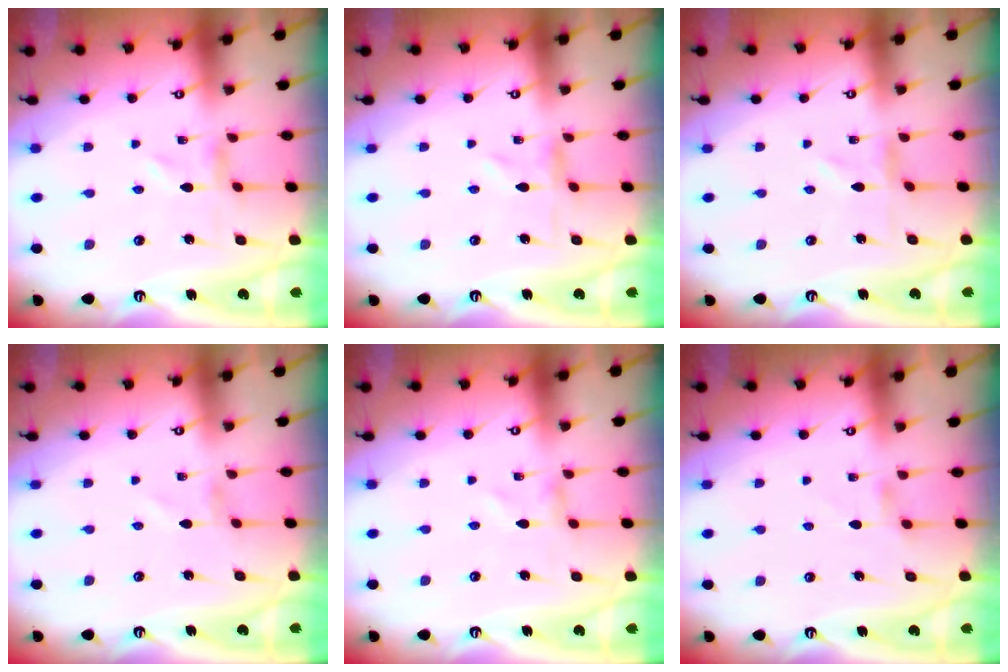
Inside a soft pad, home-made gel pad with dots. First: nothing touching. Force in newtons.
{"total": 0.0}
{"total": 0.6, "press": 0.6, "slide": 0.2}
{"total": 1.0, "press": 1.0, "slide": 0.1}
{"total": 0.6, "press": 0.6, "slide": 0.1}
{"total": 1.6, "press": 1.6, "slide": 0.4}